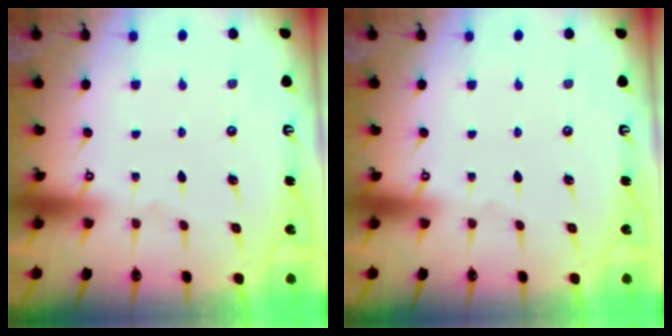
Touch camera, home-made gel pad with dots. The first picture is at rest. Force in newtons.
{"total": 0.0}